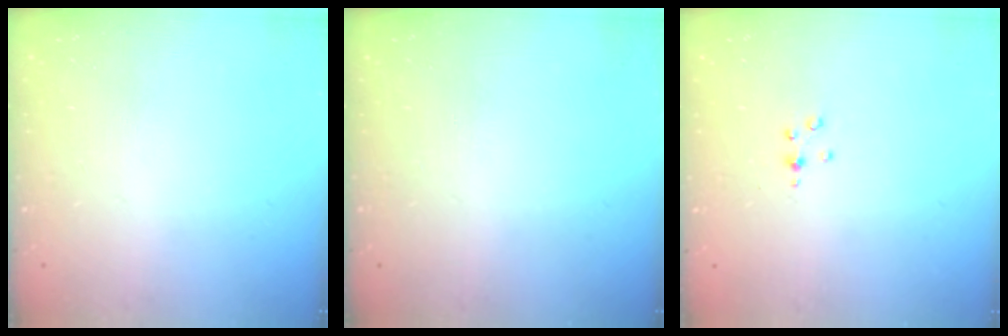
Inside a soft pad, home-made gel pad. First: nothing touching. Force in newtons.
{"total": 0.0}
{"total": 3.4, "press": 3.4, "slide": 0.5}